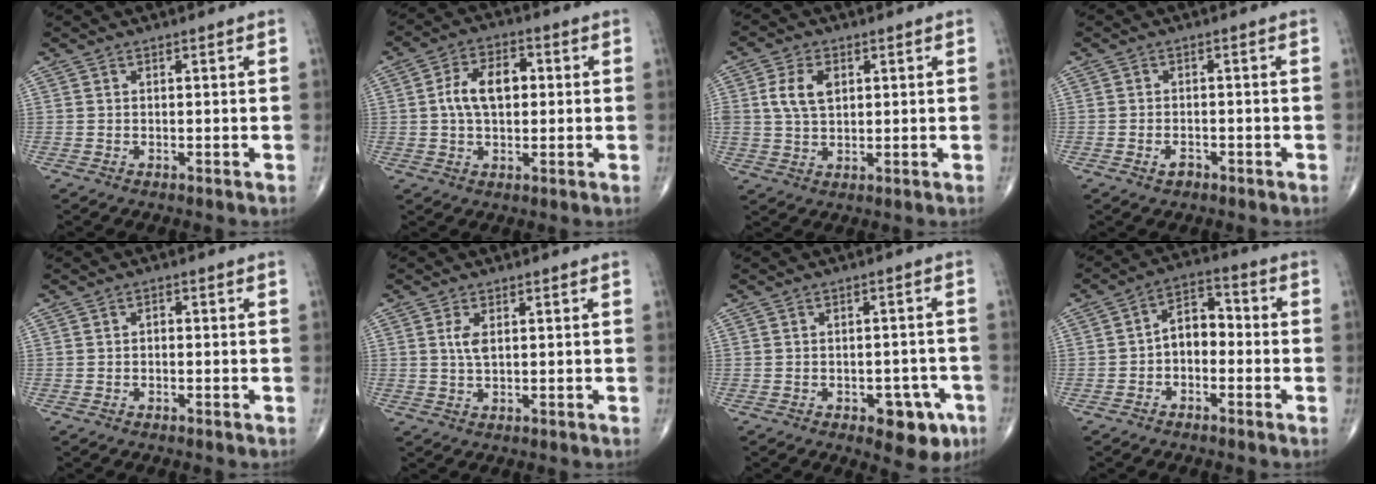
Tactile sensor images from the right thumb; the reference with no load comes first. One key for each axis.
{"total": 9.0, "fx": 0.8, "fy": 5.4, "fz": 7.1, "tx": -0.120, "ty": 0.018, "tz": 0.011}
{"total": 6.6, "fx": 1.7, "fy": 4.2, "fz": 4.8, "tx": -0.089, "ty": -0.001, "tz": 0.033}
{"total": 2.0, "fx": -1.2, "fy": 1.3, "fz": 1.0, "tx": -0.016, "ty": 0.007, "tz": -0.017}
{"total": 0.9, "fx": -0.2, "fy": 0.6, "fz": 0.6, "tx": -0.002, "ty": 0.005, "tz": -0.006}
{"total": 2.8, "fx": 0.7, "fy": 1.2, "fz": 2.4, "tx": -0.047, "ty": -0.001, "tz": 0.017}
{"total": 8.1, "fx": -3.9, "fy": 4.3, "fz": 5.7, "tx": -0.040, "ty": 0.023, "tz": -0.042}
{"total": 6.7, "fx": -1.3, "fy": 4.5, "fz": 4.8, "tx": -0.055, "ty": 0.034, "tz": -0.038}